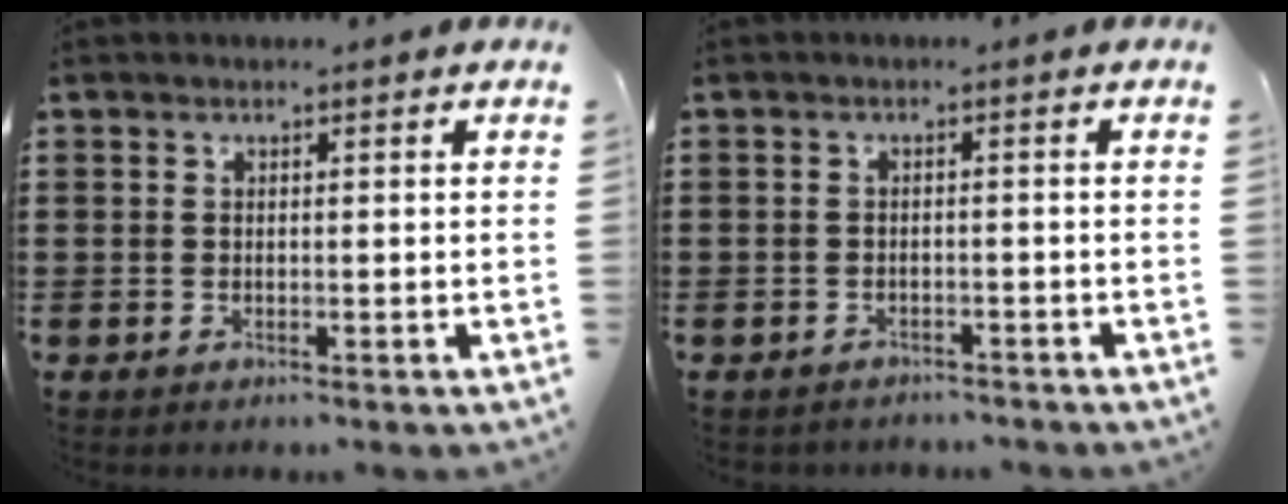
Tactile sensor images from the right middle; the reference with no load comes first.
{"total": 1.4, "force": [-1.4, 0.2, 0.0], "torque": [-0.007, -0.001, -0.031]}